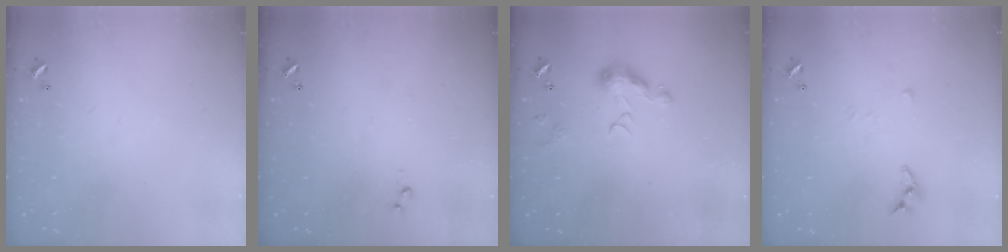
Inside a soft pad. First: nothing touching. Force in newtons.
{"total": 3.0, "press": 3.0, "slide": 0.4}
{"total": 7.3, "press": 7.3, "slide": 1.0}
{"total": 4.7, "press": 4.7, "slide": 0.3}